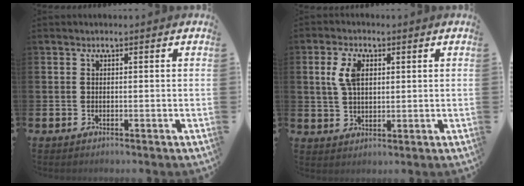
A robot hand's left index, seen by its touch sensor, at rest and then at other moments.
{"total": 4.7, "force": [1.9, 2.8, 3.2], "torque": [-0.056, 0.005, 0.028]}